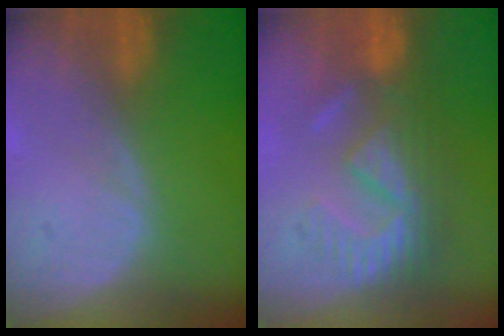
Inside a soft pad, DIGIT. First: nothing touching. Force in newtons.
{"total": 8.4, "press": 8.2, "slide": 1.9}